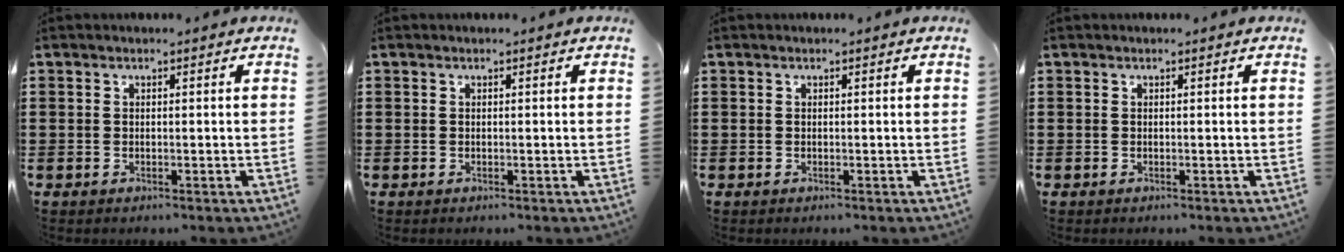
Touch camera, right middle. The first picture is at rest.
{"total": 0.0}
{"total": 0.0}
{"total": 0.0}